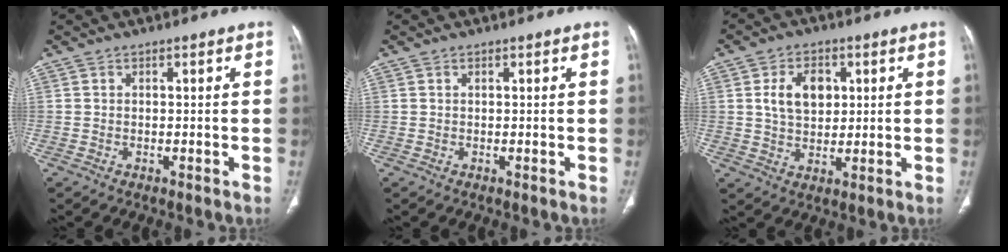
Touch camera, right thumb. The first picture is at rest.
{"total": 0.0}
{"total": 8.0, "force": [2.0, 5.5, 5.5], "torque": [-0.069, -0.005, 0.037]}